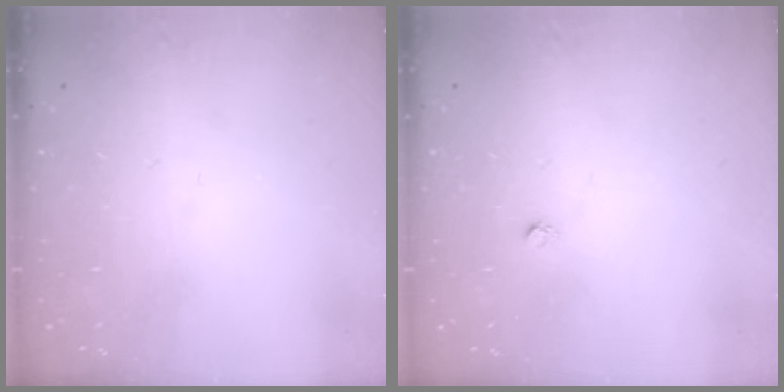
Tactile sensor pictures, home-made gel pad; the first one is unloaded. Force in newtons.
{"total": 1.6, "press": 1.5, "slide": 0.1}